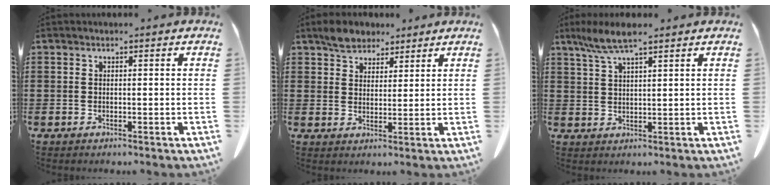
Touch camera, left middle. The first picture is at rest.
{"total": 4.4, "force": [3.6, 2.3, 0.9], "torque": [-0.023, 0.002, 0.067]}
{"total": 5.7, "force": [3.9, 0.7, 4.0], "torque": [-0.087, -0.001, 0.071]}